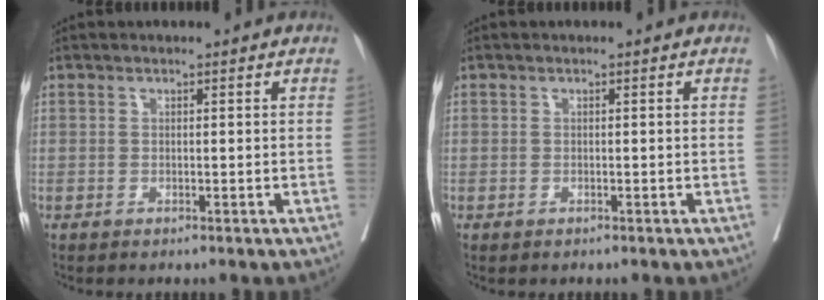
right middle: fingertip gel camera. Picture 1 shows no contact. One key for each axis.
{"total": 0.0}